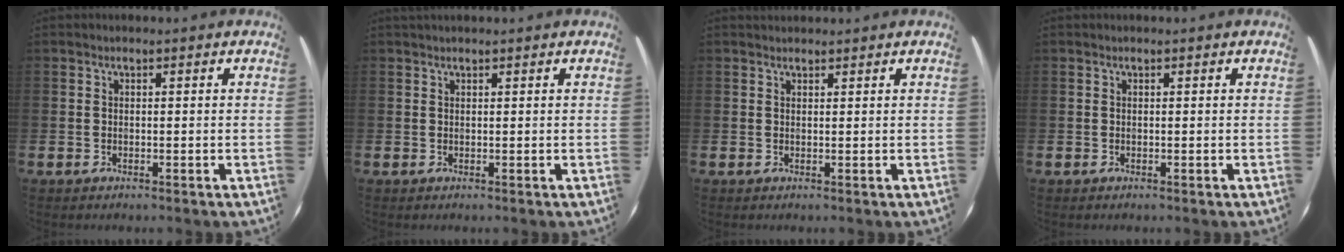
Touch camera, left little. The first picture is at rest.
{"total": 0.6, "force": [0.5, 0.0, 0.1], "torque": [-0.003, 0.000, 0.011]}
{"total": 0.9, "force": [0.9, 0.3, -0.1], "torque": [0.010, -0.001, 0.016]}
{"total": 0.0}